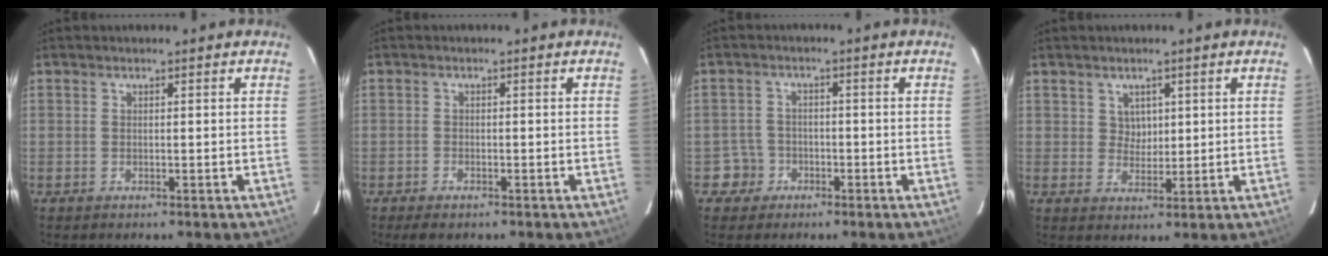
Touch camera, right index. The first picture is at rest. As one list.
[{"total": 2.1, "force": [-1.8, 0.7, 0.9], "torque": [-0.026, -0.007, -0.032]}, {"total": 3.6, "force": [-1.7, 3.1, -0.8], "torque": [0.013, 0.018, -0.030]}, {"total": 2.9, "force": [1.4, 2.4, 0.4], "torque": [0.000, 0.004, 0.028]}]